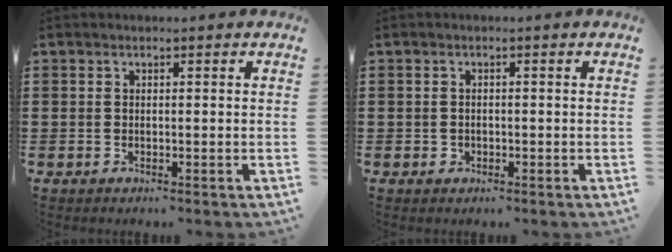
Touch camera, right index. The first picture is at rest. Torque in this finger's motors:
{"motor_torque": [-0.82, 1.32, 0.05, 0.01]}